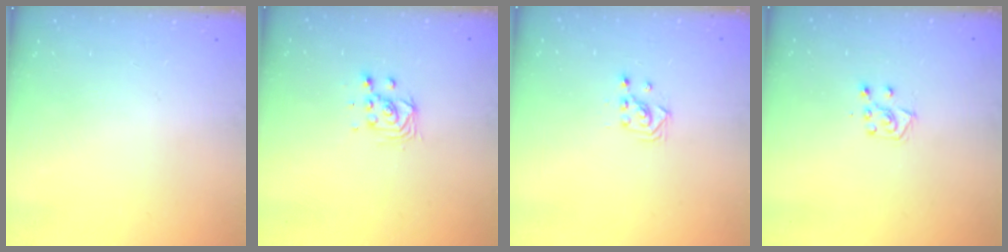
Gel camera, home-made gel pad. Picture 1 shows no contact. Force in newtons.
{"total": 3.6, "press": 3.6, "slide": 0.1}
{"total": 2.9, "press": 2.9, "slide": 0.3}
{"total": 6.3, "press": 6.3, "slide": 0.3}